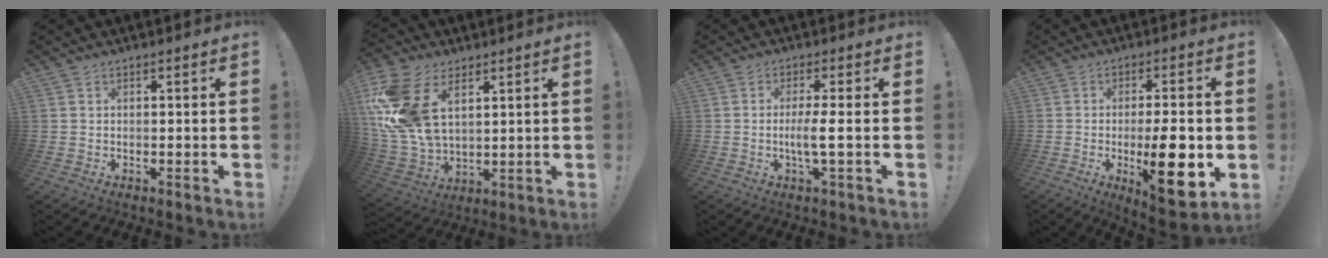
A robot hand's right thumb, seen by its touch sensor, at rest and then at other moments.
{"total": 20.3, "force": [6.8, 12.9, 14.1], "torque": [-0.283, -0.029, 0.132]}
{"total": 5.7, "force": [-0.9, 0.3, 5.6], "torque": [-0.106, -0.003, -0.020]}
{"total": 15.2, "force": [-3.2, 4.1, 14.3], "torque": [-0.214, -0.005, -0.040]}